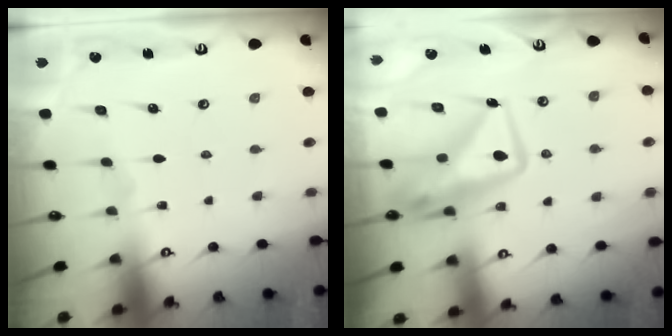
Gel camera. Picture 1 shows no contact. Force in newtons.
{"total": 12.8, "press": 12.7, "slide": 1.0}